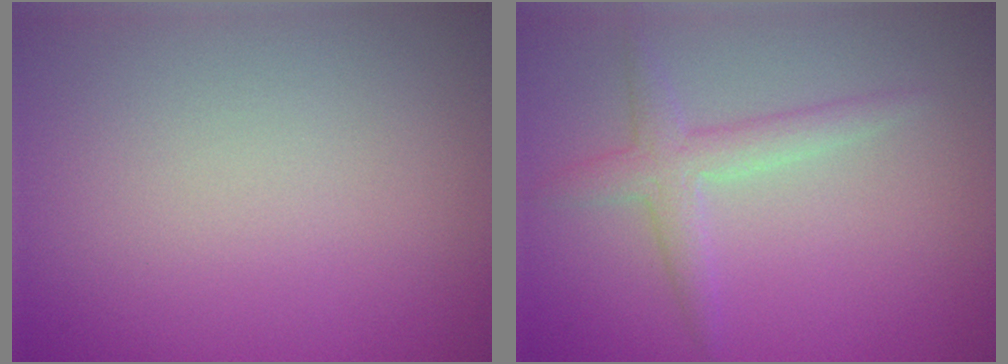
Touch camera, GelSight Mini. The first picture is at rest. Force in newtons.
{"total": 2.5, "press": 2.5, "slide": 0.1}